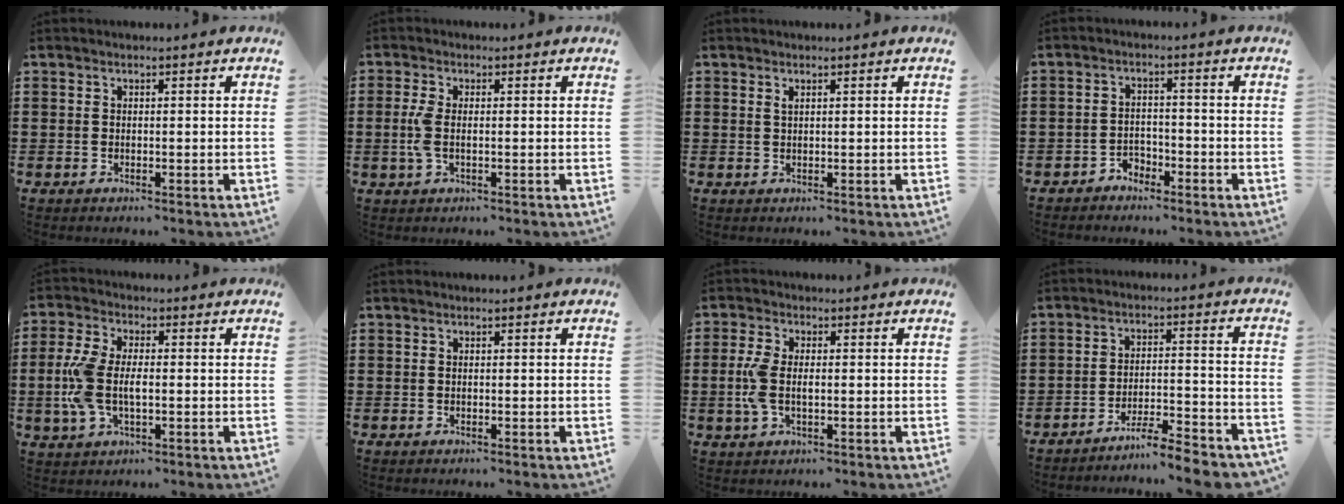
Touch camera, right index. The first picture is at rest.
{"total": 3.6, "force": [-0.3, 1.5, 3.2], "torque": [-0.089, -0.008, -0.015]}
{"total": 0.7, "force": [0.5, 0.2, 0.5], "torque": [-0.012, 0.002, 0.009]}
{"total": 2.5, "force": [-2.2, 1.1, 0.0], "torque": [-0.009, 0.005, -0.048]}
{"total": 7.8, "force": [-0.7, 4.1, 6.5], "torque": [-0.174, -0.008, -0.025]}
{"total": 0.0}
{"total": 5.0, "force": [-0.3, 2.5, 4.3], "torque": [-0.116, -0.009, -0.016]}
{"total": 5.8, "force": [-5.4, -0.2, 2.0], "torque": [-0.034, -0.004, -0.106]}